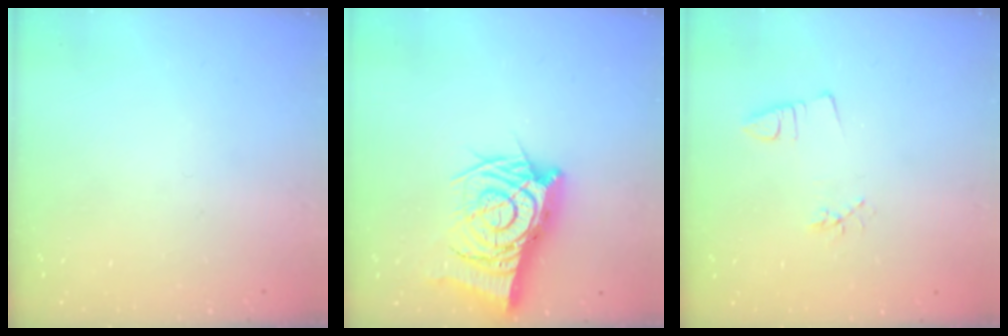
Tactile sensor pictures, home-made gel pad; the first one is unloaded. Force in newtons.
{"total": 15.9, "press": 15.8, "slide": 1.6}
{"total": 2.6, "press": 2.2, "slide": 1.5}